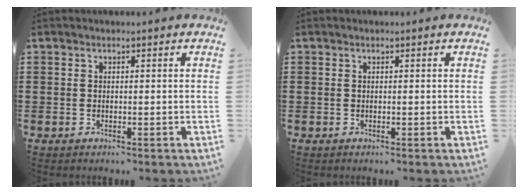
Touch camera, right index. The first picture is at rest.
{"total": 0.0}